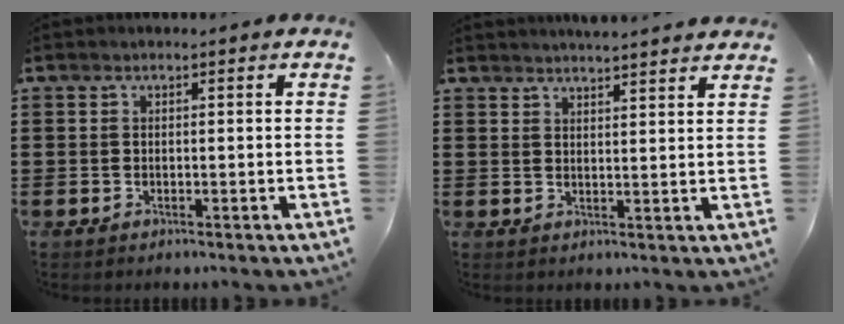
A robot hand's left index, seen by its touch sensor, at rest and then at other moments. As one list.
[{"total": 3.0, "force": [3.0, -0.5, 0.1], "torque": [-0.011, -0.010, 0.056]}]